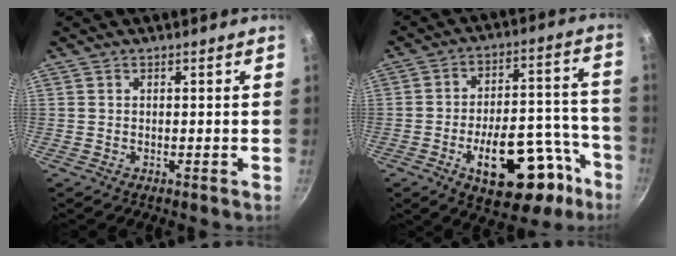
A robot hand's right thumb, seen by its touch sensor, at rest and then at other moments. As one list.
[{"total": 21.3, "force": [-10.1, 10.6, 15.5], "torque": [-0.166, 0.069, -0.132]}]